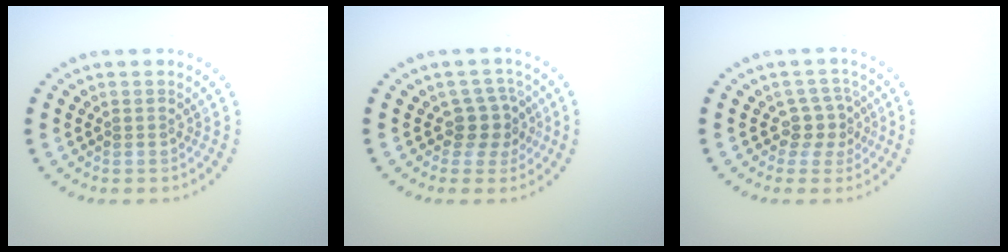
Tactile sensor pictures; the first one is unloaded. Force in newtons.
{"total": 2.6, "press": 2.0, "slide": 1.5}
{"total": 2.4, "press": 1.8, "slide": 1.6}